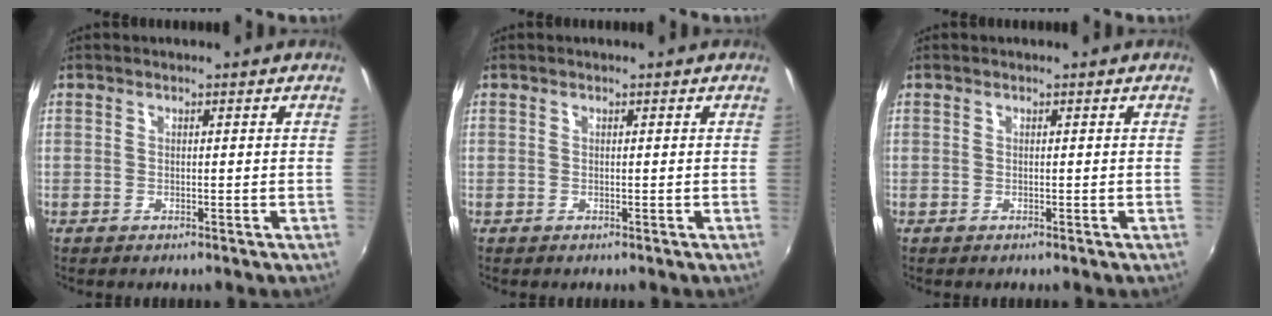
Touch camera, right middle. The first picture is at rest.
{"total": 0.0}
{"total": 0.0}